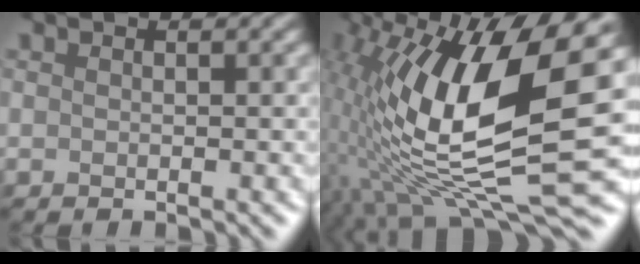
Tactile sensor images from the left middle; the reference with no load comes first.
{"total": 15.5, "force": [2.3, 5.7, 14.2], "torque": [-0.284, -0.009, 0.037]}